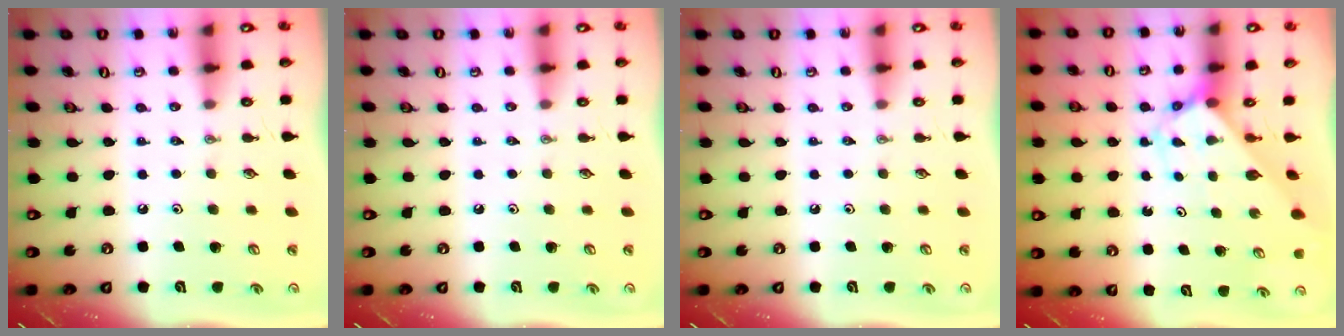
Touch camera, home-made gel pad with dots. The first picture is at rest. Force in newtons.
{"total": 0.0}
{"total": 0.0}
{"total": 2.9, "press": 2.9, "slide": 0.3}